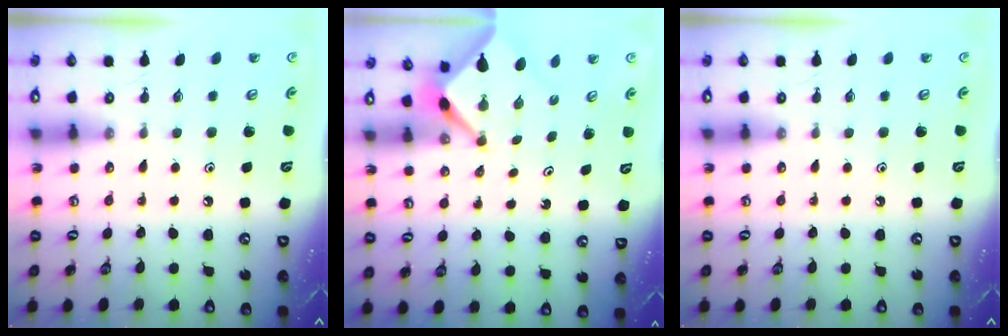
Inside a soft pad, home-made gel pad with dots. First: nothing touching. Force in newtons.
{"total": 3.3, "press": 3.3, "slide": 0.2}
{"total": 0.0}